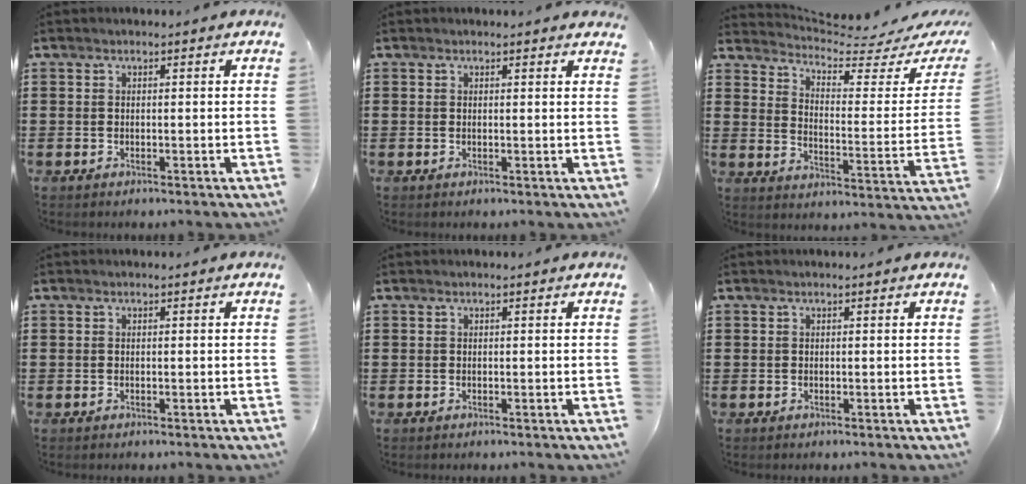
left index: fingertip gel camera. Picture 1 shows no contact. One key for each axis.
{"total": 0.8, "fx": 0.8, "fy": 0.0, "fz": 0.3, "tx": -0.007, "ty": 0.000, "tz": 0.015}
{"total": 4.0, "fx": 3.6, "fy": 0.3, "fz": 1.5, "tx": -0.046, "ty": -0.035, "tz": 0.054}
{"total": 0.0}
{"total": 0.0}
{"total": 0.0}